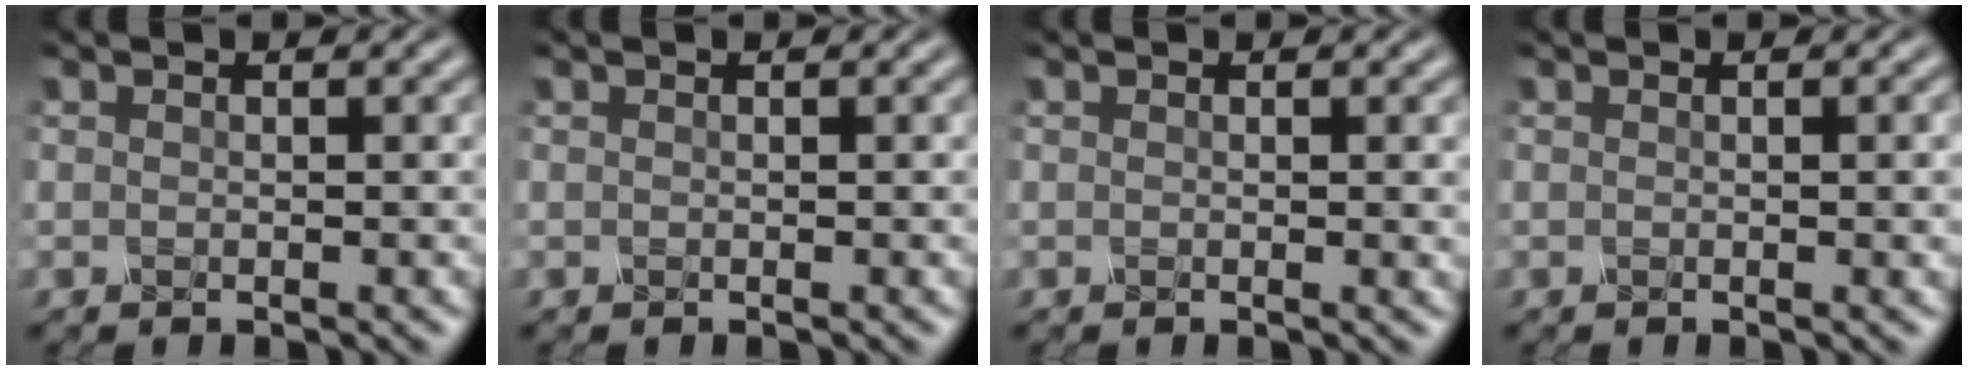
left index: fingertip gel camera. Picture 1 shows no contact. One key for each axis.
{"total": 0.0}
{"total": 1.0, "fx": 0.1, "fy": 0.4, "fz": 0.9, "tx": -0.006, "ty": 0.001, "tz": 0.000}
{"total": 2.0, "fx": 0.1, "fy": 0.7, "fz": 1.8, "tx": -0.014, "ty": 0.004, "tz": -0.002}